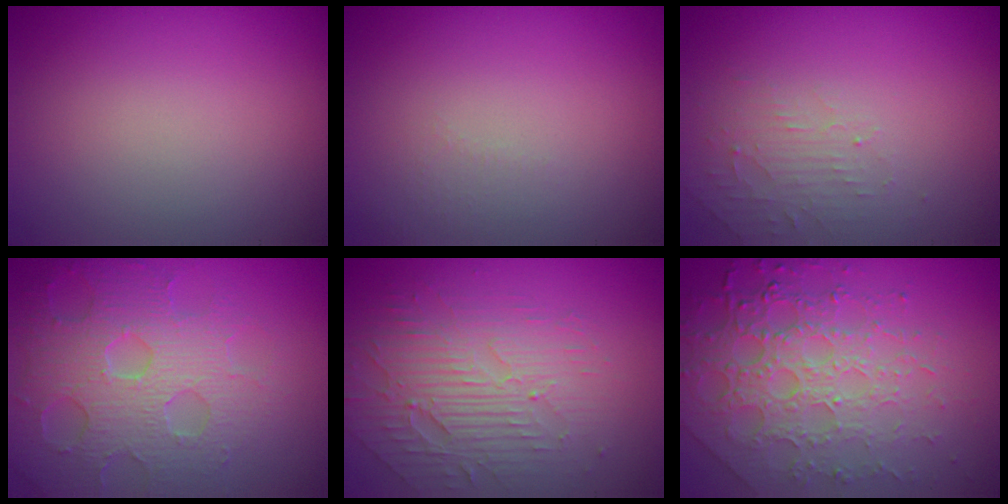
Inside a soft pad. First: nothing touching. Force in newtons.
{"total": 1.0, "press": 0.9, "slide": 0.3}
{"total": 2.0, "press": 1.9, "slide": 0.4}
{"total": 6.5, "press": 5.3, "slide": 3.9}
{"total": 4.1, "press": 3.7, "slide": 1.8}
{"total": 7.8, "press": 5.5, "slide": 5.5}